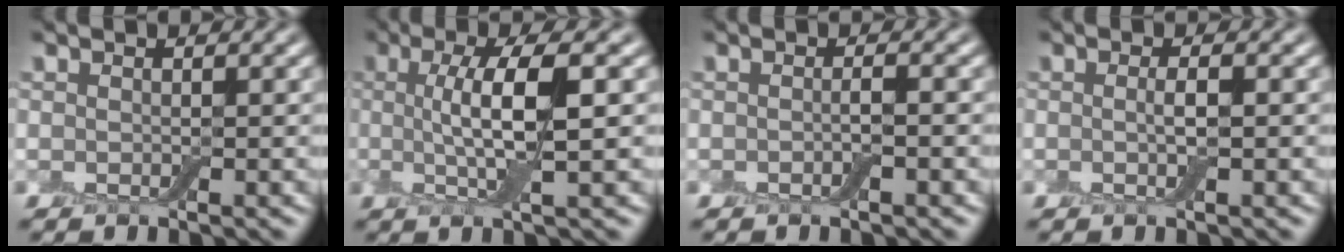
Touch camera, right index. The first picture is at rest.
{"total": 6.2, "force": [0.5, 1.5, 6.0], "torque": [-0.113, 0.005, 0.006]}
{"total": 0.9, "force": [-0.3, 0.1, 0.9], "torque": [-0.015, 0.001, -0.005]}
{"total": 1.4, "force": [0.0, 0.2, 1.4], "torque": [-0.027, -0.002, -0.002]}